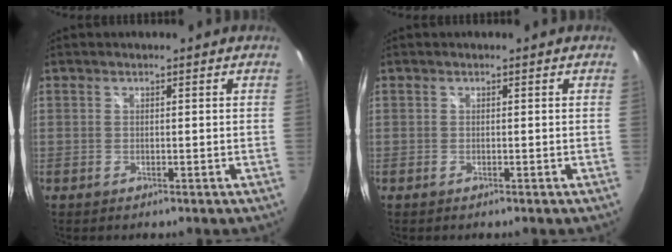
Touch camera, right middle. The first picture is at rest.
{"total": 0.0}